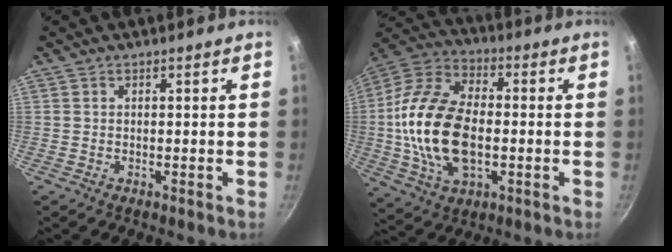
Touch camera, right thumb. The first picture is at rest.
{"total": 20.7, "force": [-1.4, 12.2, 16.6], "torque": [-0.314, 0.023, -0.033]}